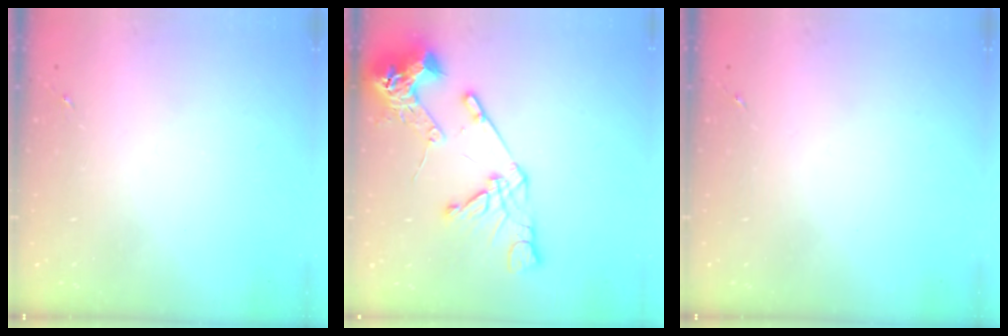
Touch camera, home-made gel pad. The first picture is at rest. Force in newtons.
{"total": 19.7, "press": 19.5, "slide": 2.6}
{"total": 0.0}